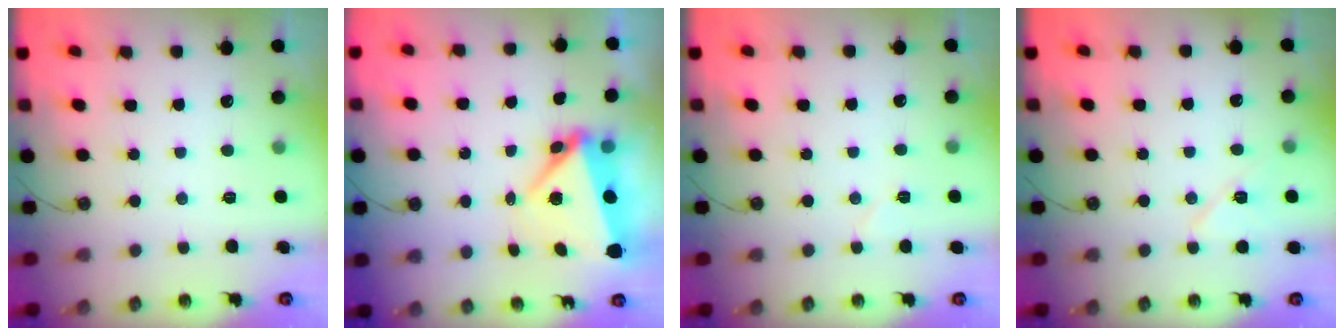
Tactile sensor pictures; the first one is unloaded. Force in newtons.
{"total": 6.8, "press": 6.6, "slide": 1.6}
{"total": 4.5, "press": 4.1, "slide": 1.9}
{"total": 8.6, "press": 8.0, "slide": 3.2}